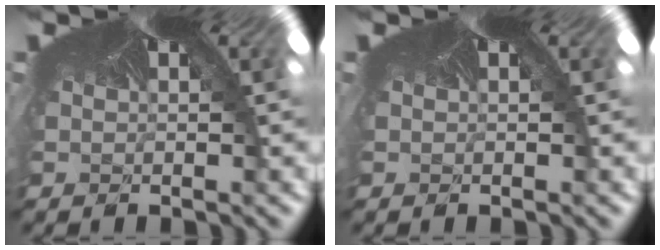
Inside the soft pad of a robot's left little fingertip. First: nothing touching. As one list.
[{"total": 0.0}]